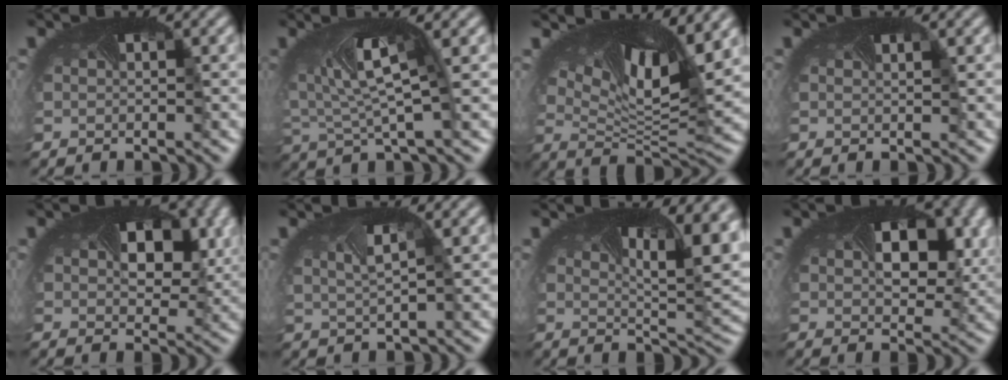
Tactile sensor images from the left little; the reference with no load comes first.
{"total": 4.8, "force": [1.5, 1.5, 4.3], "torque": [-0.104, 0.002, 0.024]}
{"total": 12.4, "force": [6.0, 4.2, 10.1], "torque": [-0.190, 0.004, 0.098]}
{"total": 0.0}
{"total": 6.0, "force": [1.5, 4.0, 4.3], "torque": [-0.074, -0.003, 0.021]}
{"total": 1.7, "force": [0.7, 0.7, 1.3], "torque": [-0.033, 0.007, 0.013]}
{"total": 10.8, "force": [3.4, 4.4, 9.3], "torque": [-0.131, 0.004, 0.045]}
{"total": 6.6, "force": [1.5, 4.1, 5.0], "torque": [-0.085, -0.004, 0.022]}